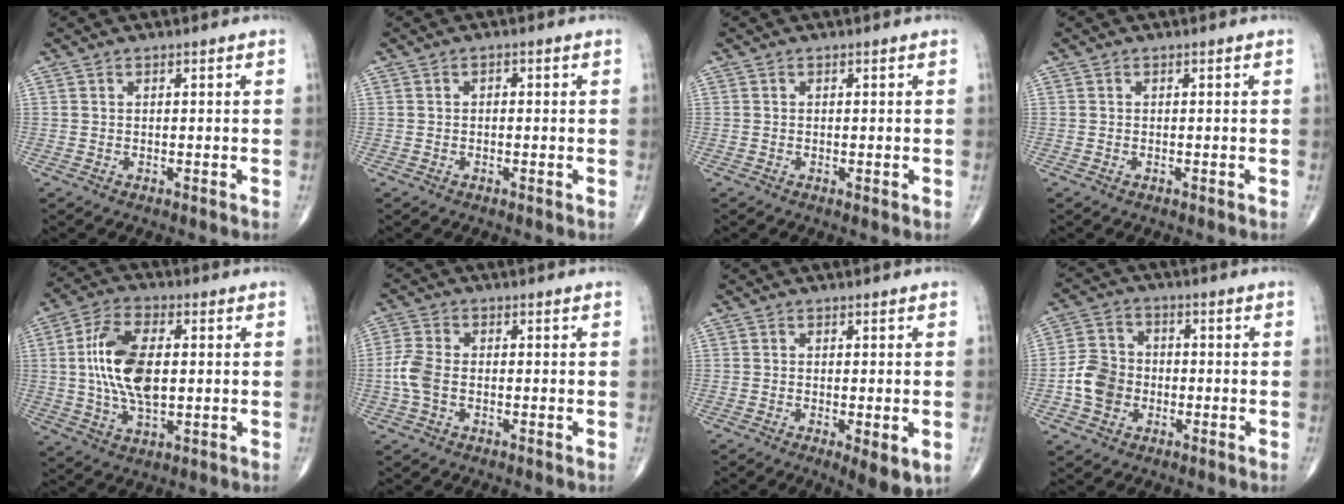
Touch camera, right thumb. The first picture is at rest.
{"total": 0.7, "force": [0.0, 0.5, 0.5], "torque": [-0.004, 0.002, -0.003]}
{"total": 0.7, "force": [-0.1, 0.1, 0.7], "torque": [-0.013, -0.003, -0.003]}
{"total": 0.0}
{"total": 13.8, "force": [1.0, 7.0, 11.9], "torque": [-0.231, 0.005, 0.019]}
{"total": 5.1, "force": [-1.1, 3.1, 3.9], "torque": [-0.100, 0.011, -0.027]}
{"total": 5.6, "force": [-1.6, 1.6, 5.2], "torque": [-0.078, -0.015, -0.023]}
{"total": 7.8, "force": [-2.0, 6.4, 3.9], "torque": [-0.055, 0.021, -0.044]}